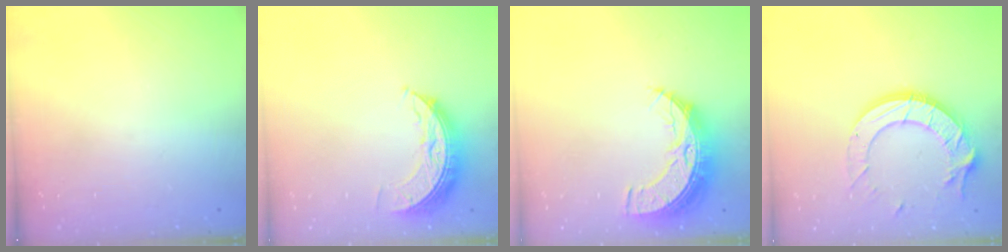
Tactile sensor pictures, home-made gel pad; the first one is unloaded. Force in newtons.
{"total": 7.9, "press": 7.9, "slide": 0.6}
{"total": 9.9, "press": 9.9, "slide": 0.7}
{"total": 15.2, "press": 15.2, "slide": 1.3}